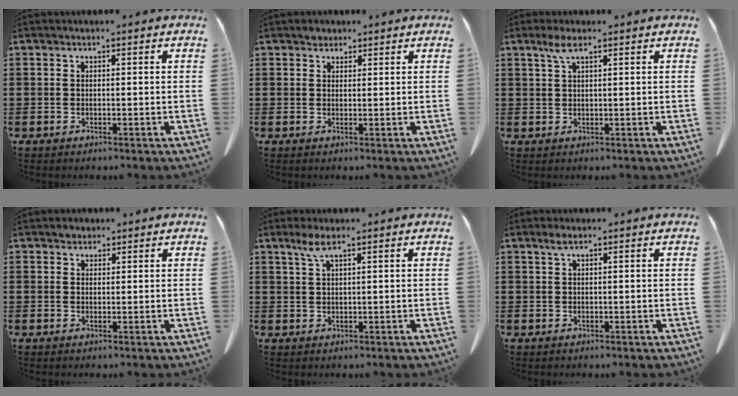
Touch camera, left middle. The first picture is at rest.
{"total": 1.4, "force": [1.1, 0.9, 0.1], "torque": [0.002, 0.000, 0.020]}
{"total": 2.9, "force": [1.6, 0.6, 2.3], "torque": [-0.050, 0.006, 0.027]}
{"total": 1.1, "force": [0.9, 0.7, 0.0], "torque": [-0.003, 0.004, 0.018]}
{"total": 3.1, "force": [1.9, 0.5, 2.4], "torque": [-0.053, 0.003, 0.033]}
{"total": 1.3, "force": [0.6, 0.2, 1.1], "torque": [-0.024, 0.003, 0.010]}